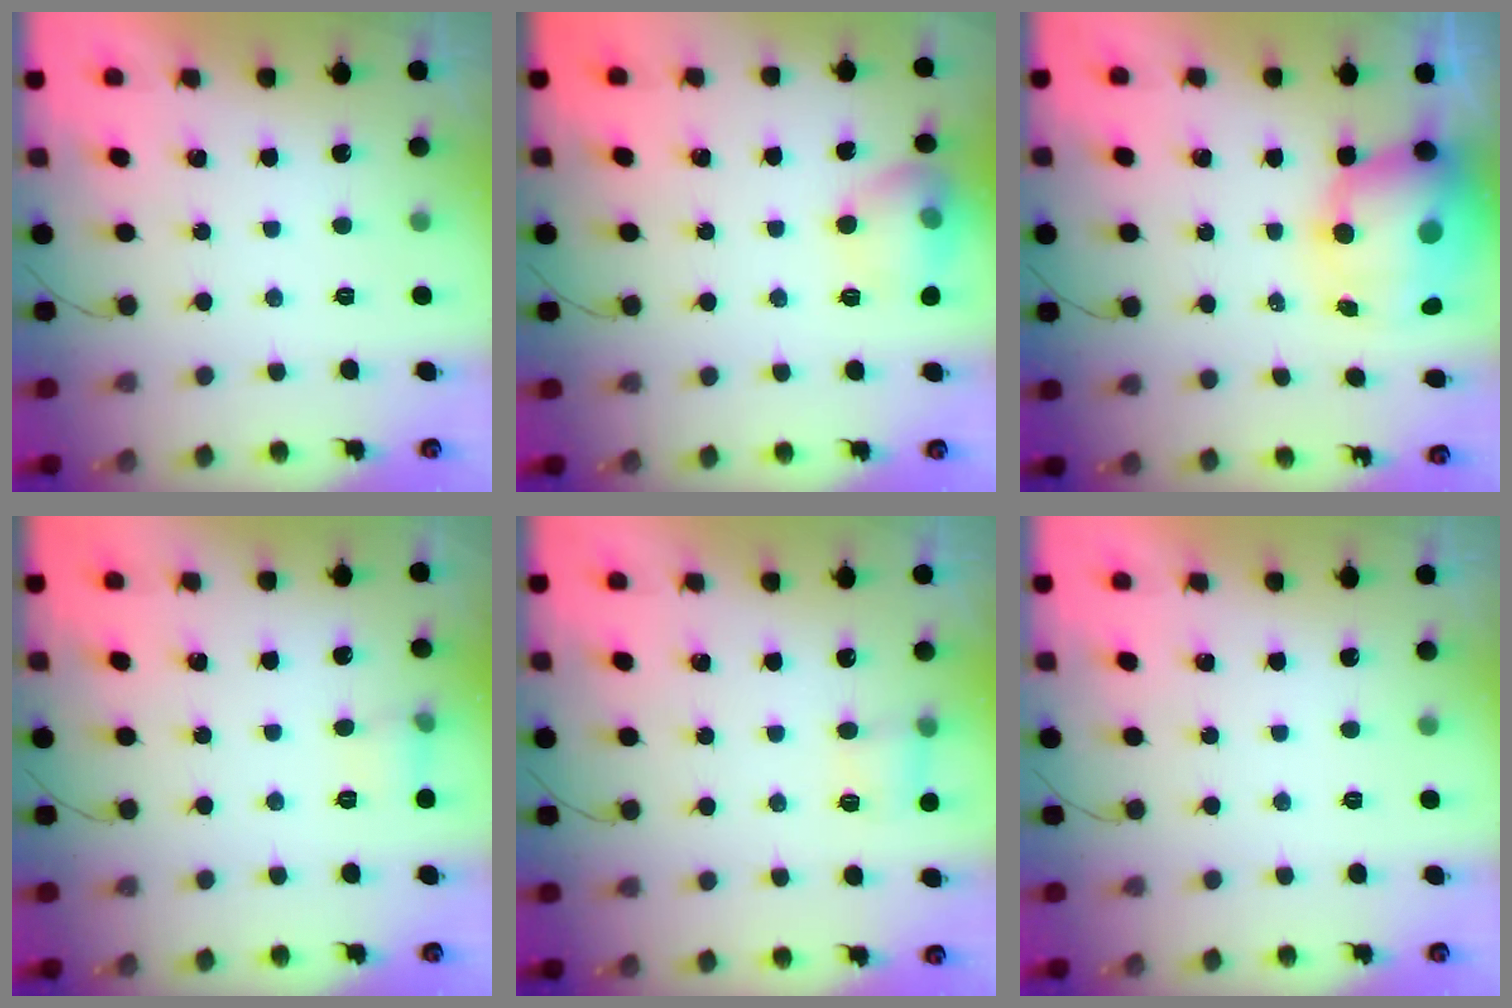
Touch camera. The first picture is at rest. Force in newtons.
{"total": 10.9, "press": 10.8, "slide": 0.8}
{"total": 12.6, "press": 12.1, "slide": 3.4}
{"total": 6.0, "press": 5.6, "slide": 2.0}
{"total": 4.6, "press": 4.4, "slide": 1.2}
{"total": 0.0}